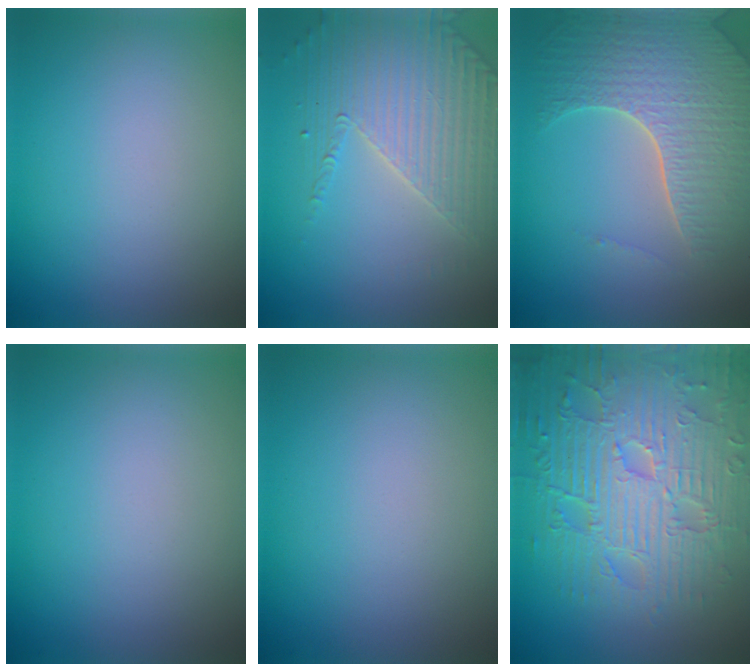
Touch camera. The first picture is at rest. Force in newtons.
{"total": 4.0, "press": 3.6, "slide": 1.9}
{"total": 7.0, "press": 5.2, "slide": 4.6}
{"total": 0.0}
{"total": 0.0}
{"total": 9.3, "press": 6.8, "slide": 6.3}